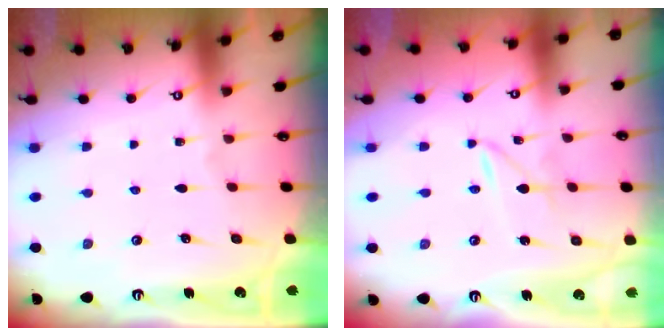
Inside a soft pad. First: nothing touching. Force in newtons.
{"total": 2.0, "press": 2.0, "slide": 0.2}